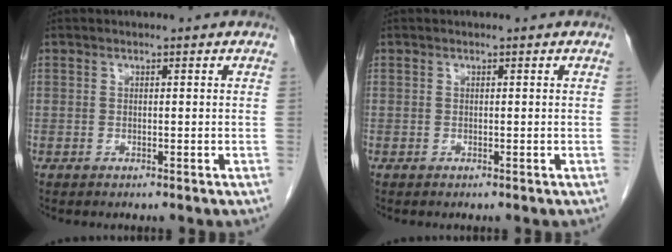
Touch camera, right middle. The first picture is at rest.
{"total": 0.0}